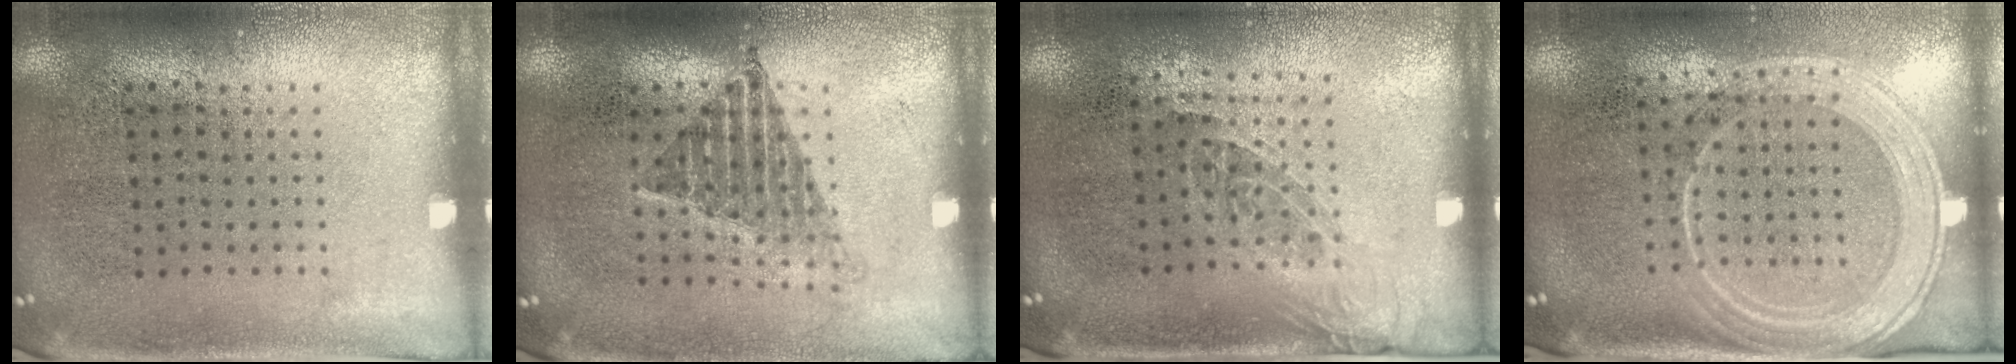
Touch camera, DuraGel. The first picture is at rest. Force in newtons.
{"total": 1.3, "press": 1.1, "slide": 0.7}
{"total": 1.3, "press": 1.0, "slide": 0.8}
{"total": 2.1, "press": 1.9, "slide": 1.0}